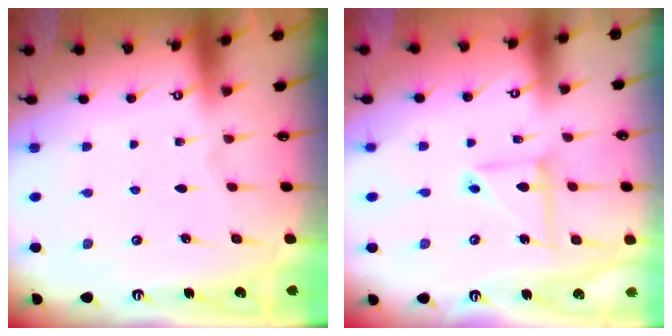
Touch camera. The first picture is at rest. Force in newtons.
{"total": 7.6, "press": 7.6, "slide": 0.5}